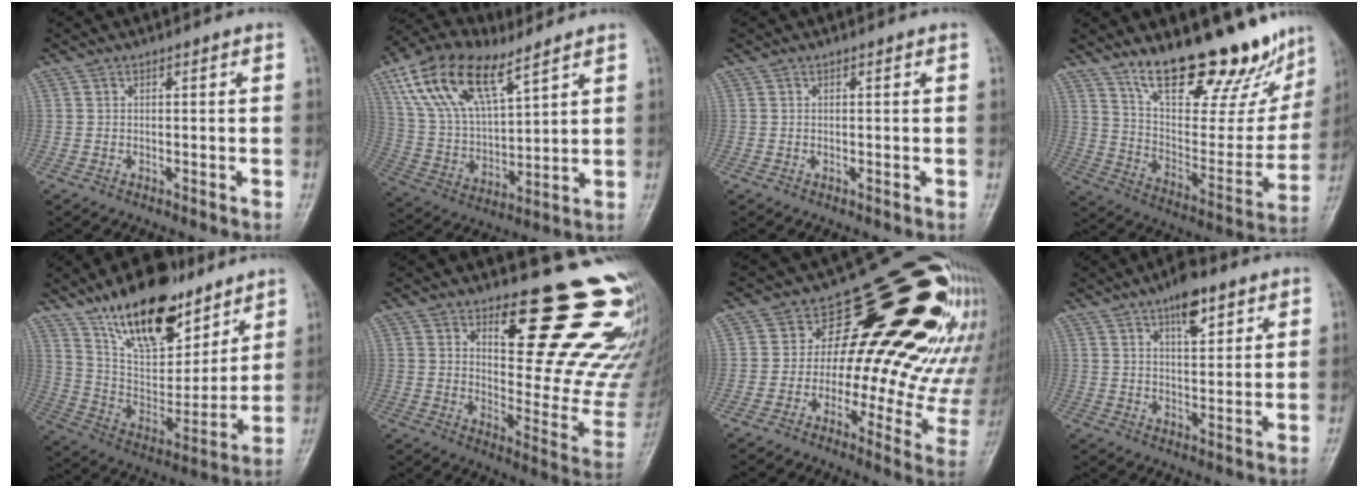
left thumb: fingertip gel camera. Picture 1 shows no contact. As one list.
[{"total": 18.0, "force": [10.3, 8.3, 12.2], "torque": [-0.218, -0.019, 0.200]}, {"total": 0.0}, {"total": 23.6, "force": [18.0, 8.4, 12.9], "torque": [-0.143, -0.104, 0.281]}, {"total": 22.3, "force": [14.8, 10.1, 13.3], "torque": [-0.168, -0.068, 0.263]}, {"total": 21.0, "force": [14.8, 6.8, 13.3], "torque": [-0.127, -0.126, 0.197]}, {"total": 23.5, "force": [9.5, 12.9, 17.2], "torque": [-0.184, -0.011, 0.103]}, {"total": 7.2, "force": [4.2, 3.0, 5.0], "torque": [-0.058, -0.021, 0.062]}]